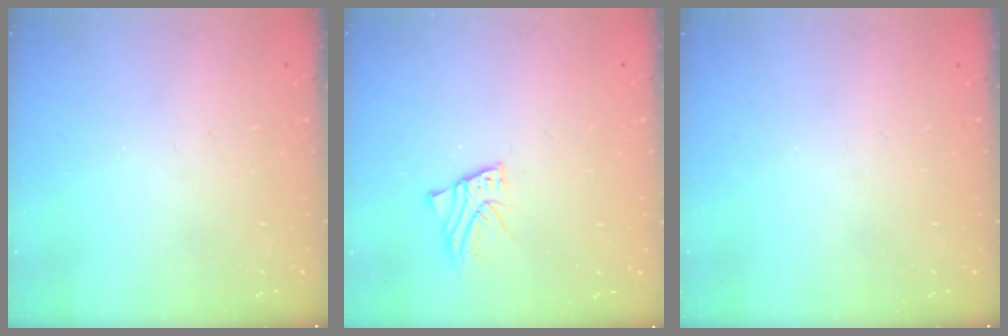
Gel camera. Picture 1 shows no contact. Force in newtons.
{"total": 2.9, "press": 2.9, "slide": 0.1}
{"total": 0.0}